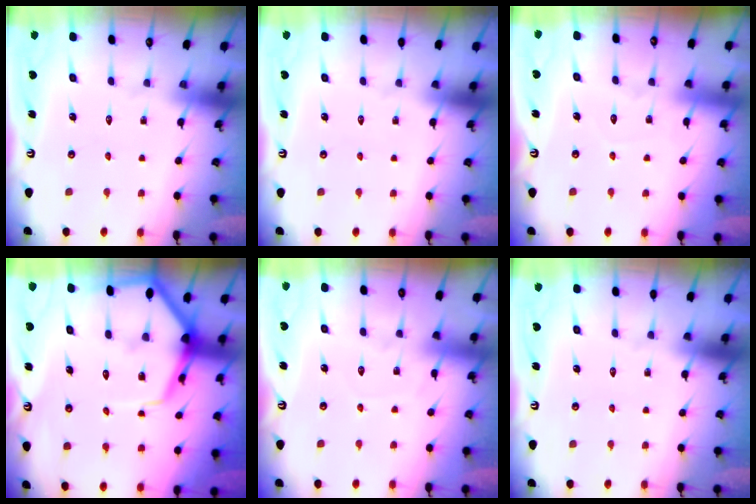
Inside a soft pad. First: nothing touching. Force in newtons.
{"total": 0.0}
{"total": 4.4, "press": 4.4, "slide": 0.4}
{"total": 11.7, "press": 11.6, "slide": 1.0}
{"total": 5.6, "press": 5.5, "slide": 0.6}
{"total": 0.0}